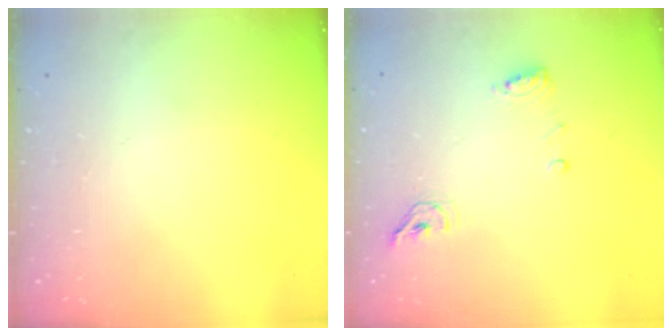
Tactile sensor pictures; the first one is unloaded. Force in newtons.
{"total": 8.1, "press": 7.2, "slide": 3.7}